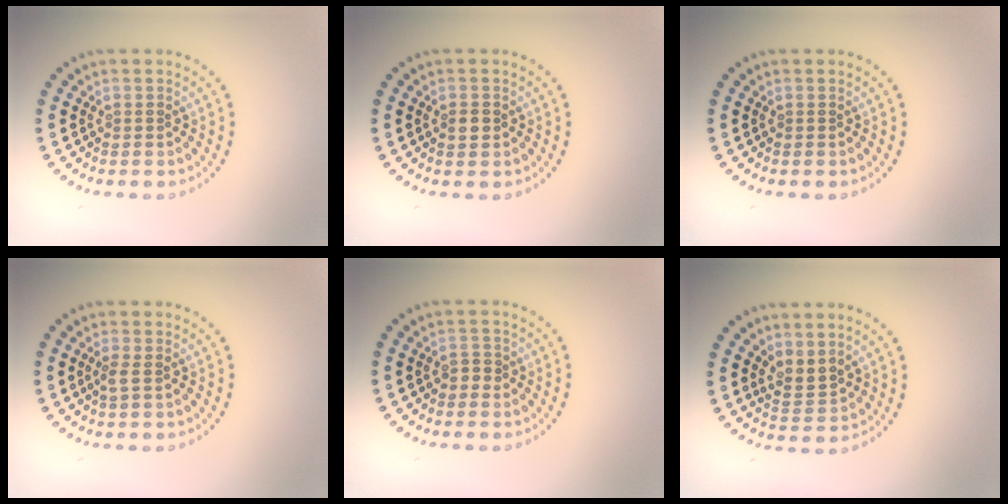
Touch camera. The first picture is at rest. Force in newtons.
{"total": 1.4, "press": 1.4, "slide": 0.2}
{"total": 0.0}
{"total": 0.9, "press": 0.6, "slide": 0.7}
{"total": 1.0, "press": 0.9, "slide": 0.4}
{"total": 2.1, "press": 1.5, "slide": 1.5}